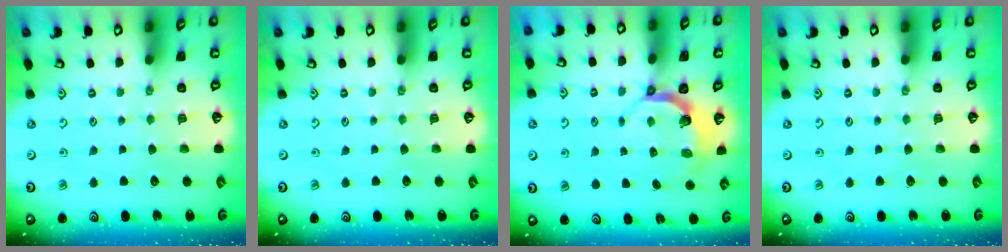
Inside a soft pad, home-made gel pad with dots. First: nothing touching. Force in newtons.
{"total": 0.0}
{"total": 4.4, "press": 3.2, "slide": 3.0}
{"total": 0.0}